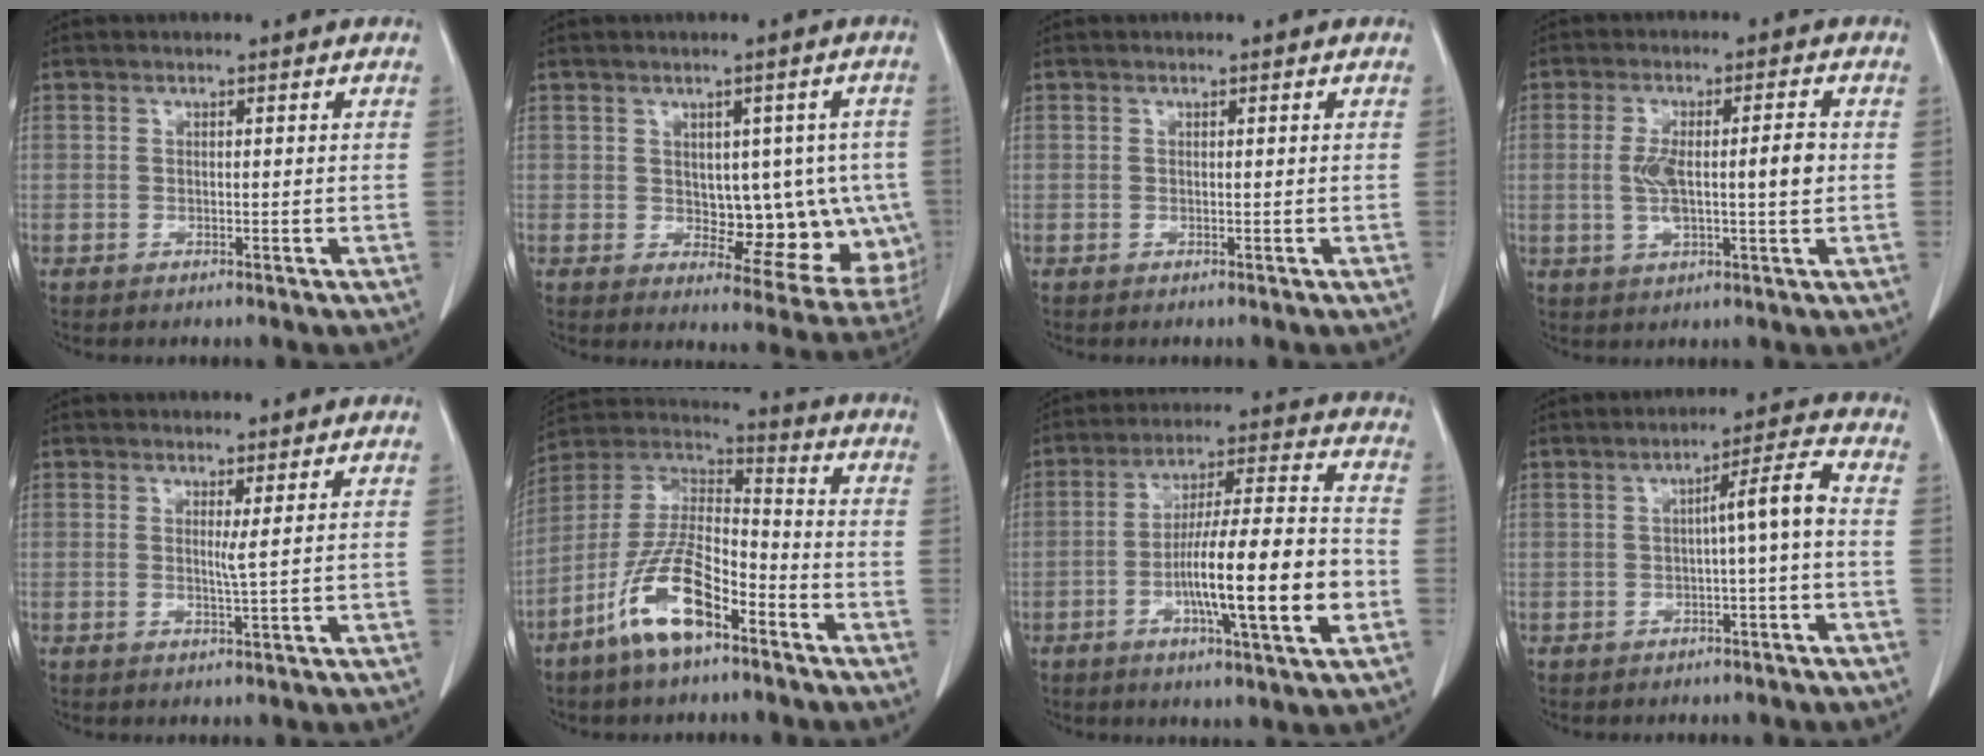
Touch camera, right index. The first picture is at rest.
{"total": 11.2, "force": [0.0, 6.4, 9.2], "torque": [-0.090, 0.014, 0.019]}
{"total": 0.0}
{"total": 8.0, "force": [0.1, 1.8, 7.8], "torque": [-0.145, 0.011, 0.004]}
{"total": 1.3, "force": [0.5, -0.5, 1.0], "torque": [-0.026, -0.008, 0.009]}
{"total": 13.6, "force": [-7.7, 4.1, 10.5], "torque": [-0.216, 0.001, -0.144]}
{"total": 16.8, "force": [-4.4, 1.1, 16.2], "torque": [-0.272, 0.003, -0.072]}
{"total": 4.9, "force": [-0.7, -0.3, 4.8], "torque": [-0.071, 0.016, -0.011]}